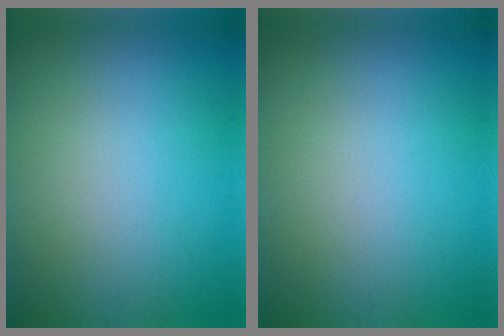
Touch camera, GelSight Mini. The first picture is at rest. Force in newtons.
{"total": 0.0}